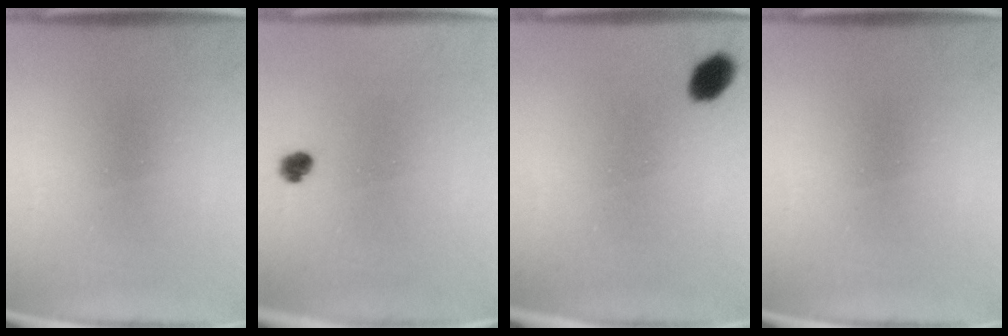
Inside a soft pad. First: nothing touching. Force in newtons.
{"total": 2.2}
{"total": 4.2}
{"total": 0.0}